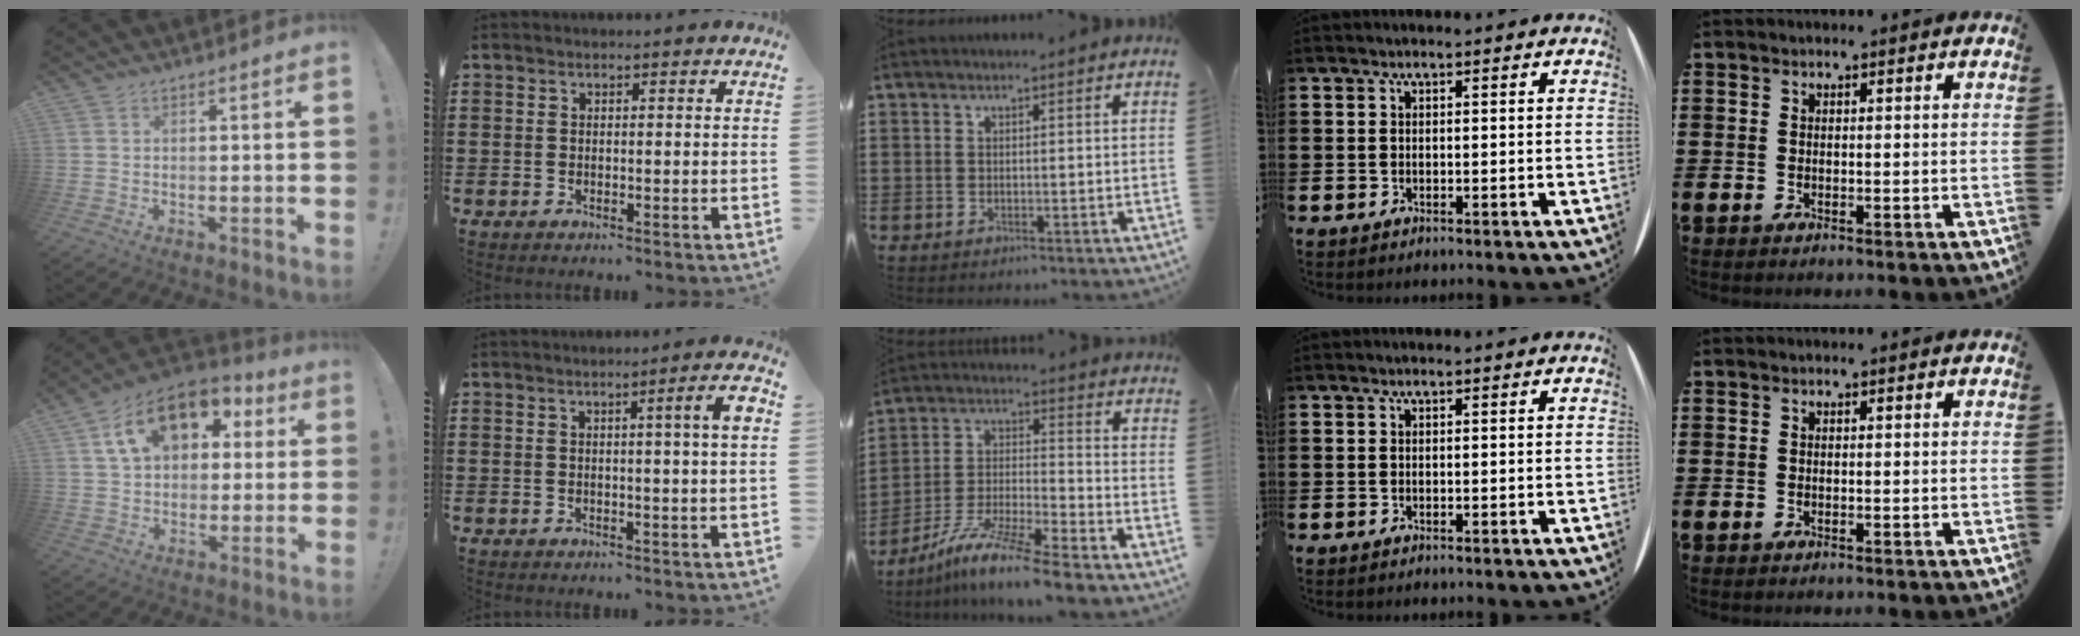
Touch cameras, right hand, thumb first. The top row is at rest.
{"thumb": {"total": 17.0, "force": [7.2, 11.4, 10.4], "torque": [-0.158, -0.017, 0.132]}, "index": {"total": 4.5, "force": [1.1, -0.2, 4.4], "torque": [-0.066, -0.009, 0.011]}, "middle": {"total": 10.2, "force": [-8.7, 0.0, 5.4], "torque": [-0.108, 0.004, -0.172]}}